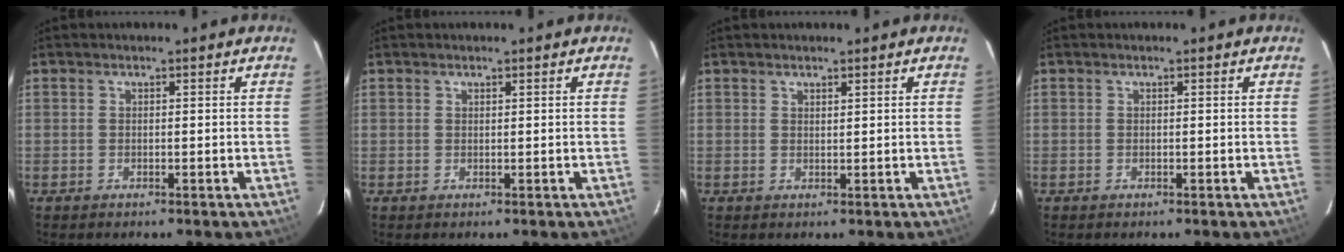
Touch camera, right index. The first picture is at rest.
{"total": 0.7, "force": [0.3, 0.6, -0.1], "torque": [0.003, 0.004, 0.006]}
{"total": 0.9, "force": [0.8, 0.1, 0.3], "torque": [-0.007, -0.002, 0.015]}
{"total": 0.0}